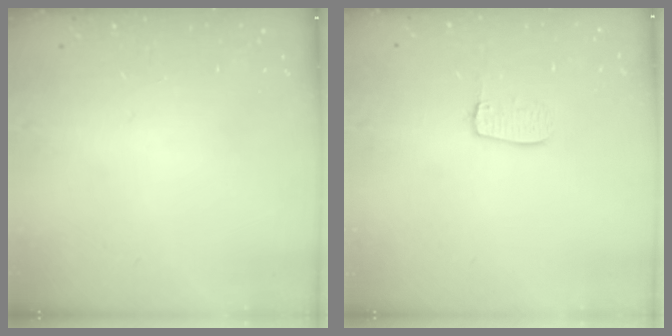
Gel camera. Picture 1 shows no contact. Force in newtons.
{"total": 6.6, "press": 6.6, "slide": 0.5}